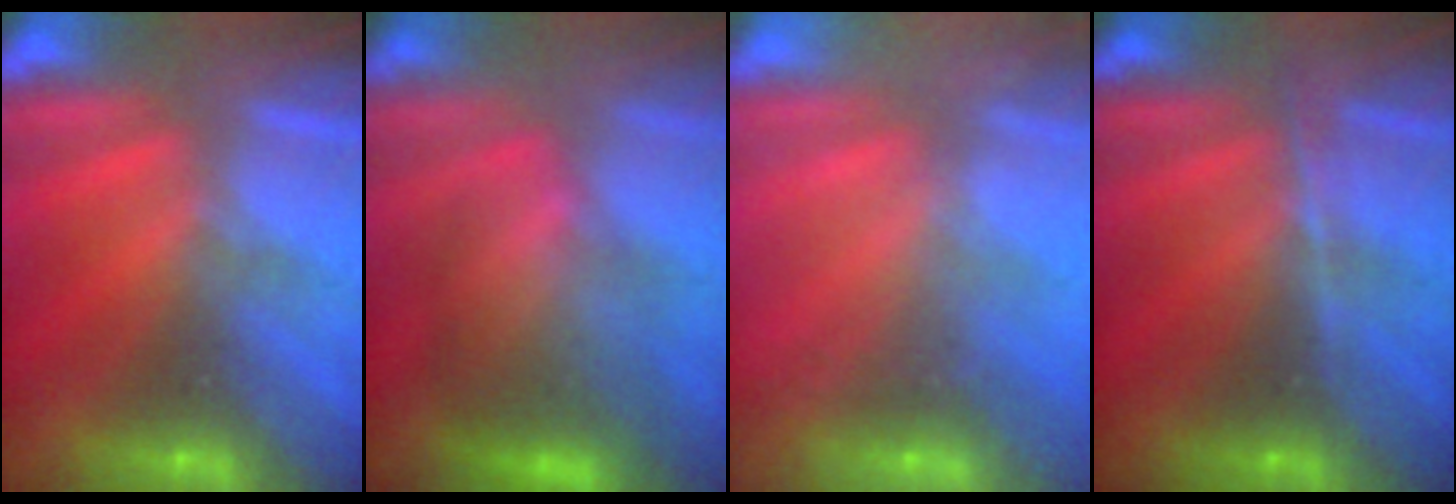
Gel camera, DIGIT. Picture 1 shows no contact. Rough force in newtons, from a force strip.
{"total": 3.4}
{"total": 2.4}
{"total": 2.9}